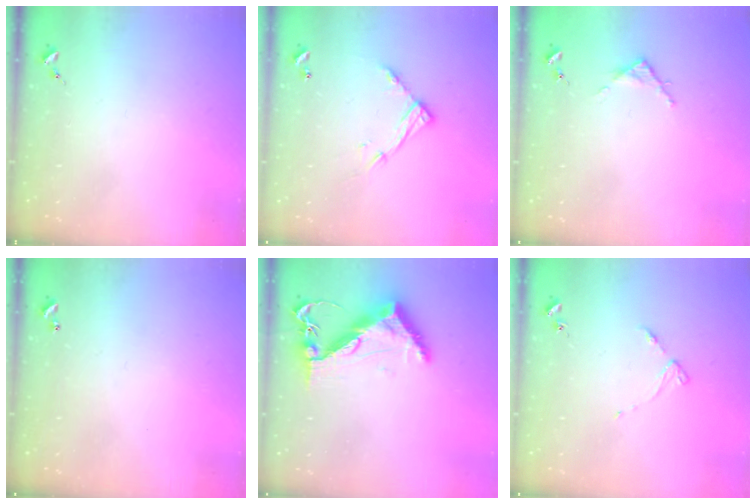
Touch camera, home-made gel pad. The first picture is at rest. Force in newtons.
{"total": 12.2, "press": 12.1, "slide": 0.9}
{"total": 3.3, "press": 3.2, "slide": 0.3}
{"total": 1.0, "press": 1.0, "slide": 0.2}
{"total": 10.7, "press": 10.6, "slide": 1.3}
{"total": 3.3, "press": 3.3, "slide": 0.4}